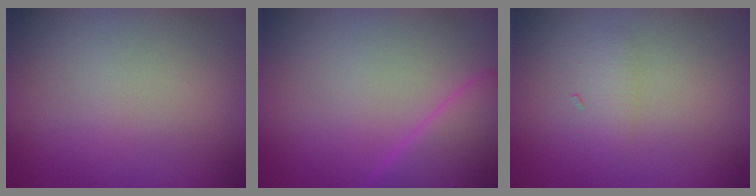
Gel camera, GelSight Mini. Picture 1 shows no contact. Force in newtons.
{"total": 4.2, "press": 4.2, "slide": 0.2}
{"total": 1.3, "press": 1.3, "slide": 0.1}